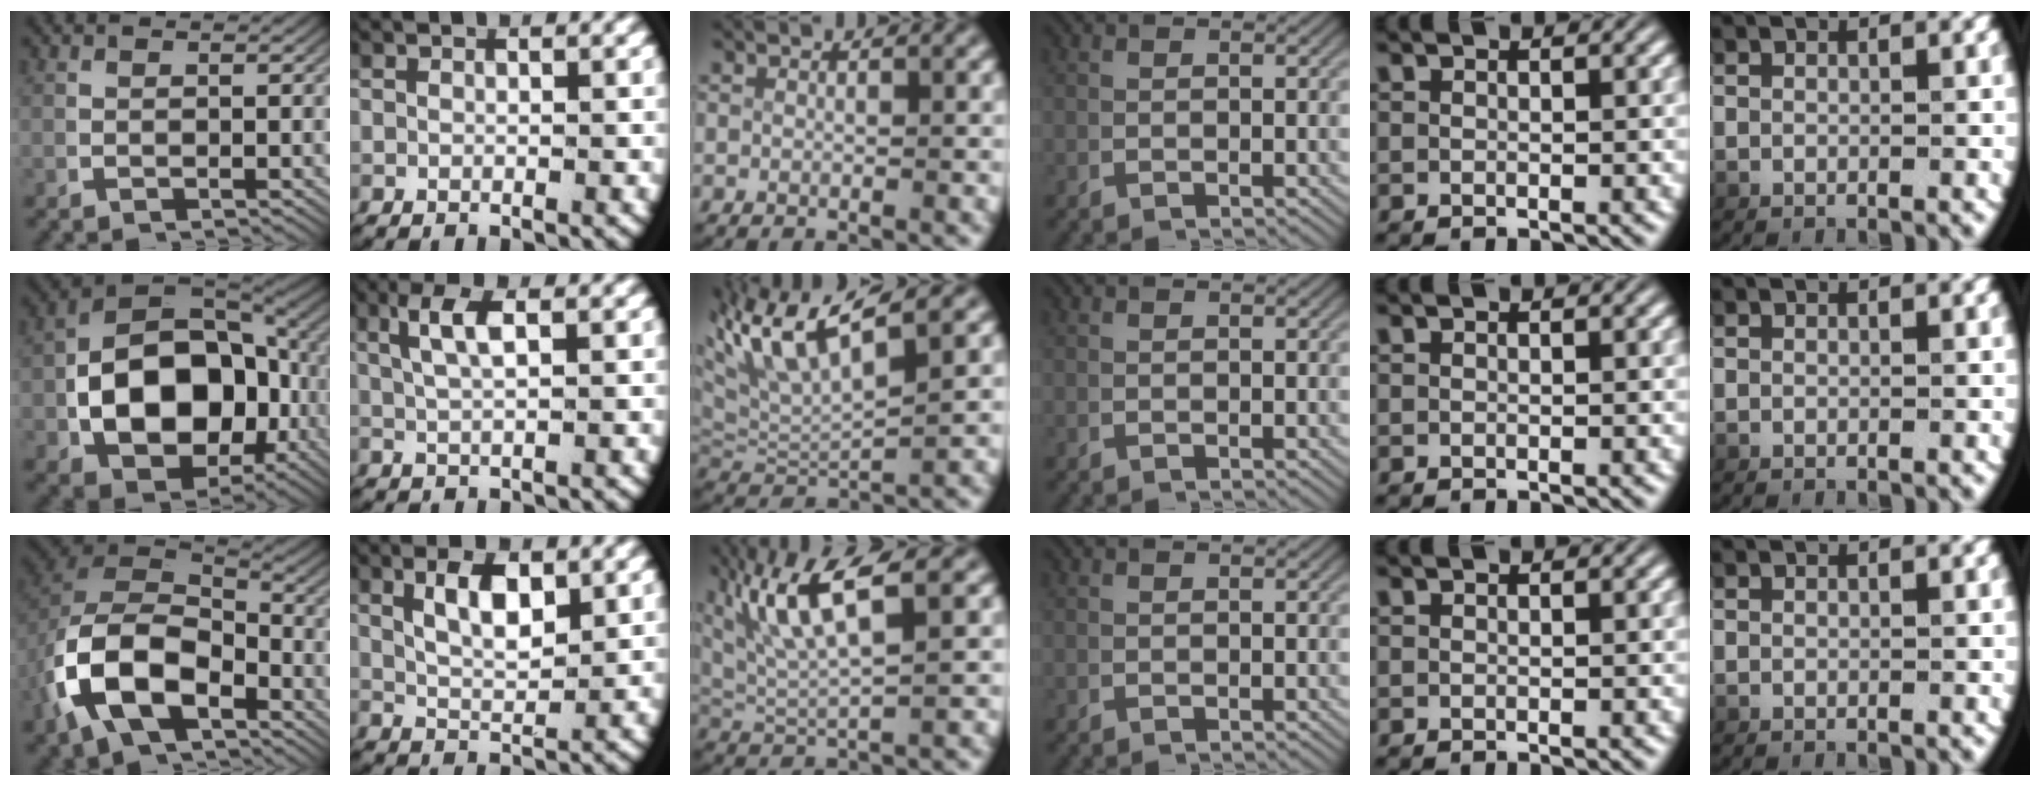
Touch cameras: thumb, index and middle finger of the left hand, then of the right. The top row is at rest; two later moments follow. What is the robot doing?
{"motion": "lift_and_place", "object": "photo album"}